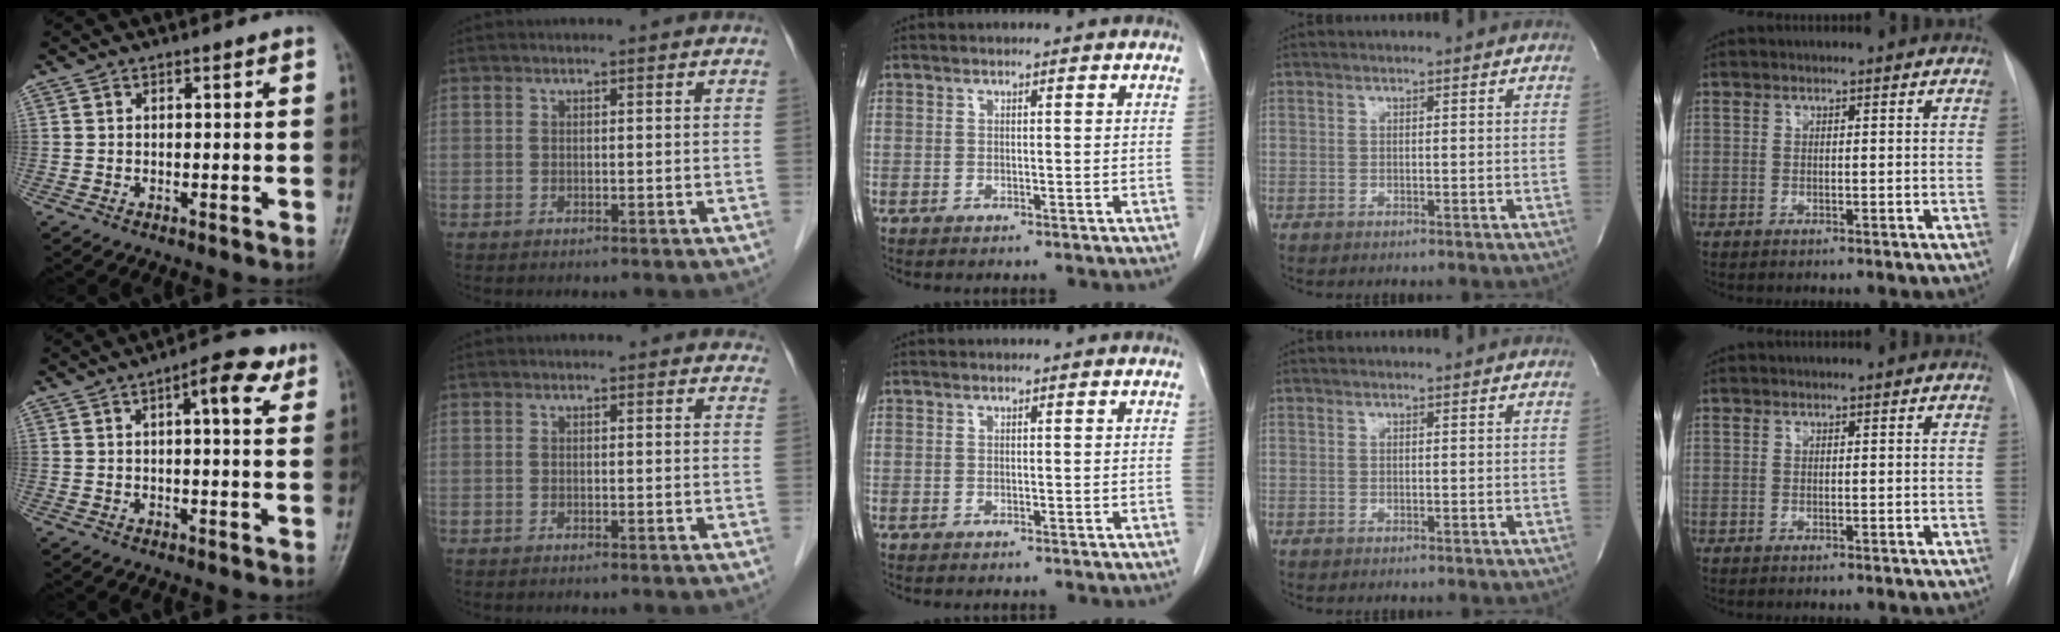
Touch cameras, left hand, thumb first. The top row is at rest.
{"thumb": {"total": 6.9, "force": [3.0, 2.3, 5.8], "torque": [-0.072, 0.002, 0.035]}, "index": {"total": 5.7, "force": [5.1, 1.7, 1.7], "torque": [-0.009, 0.008, 0.040]}}